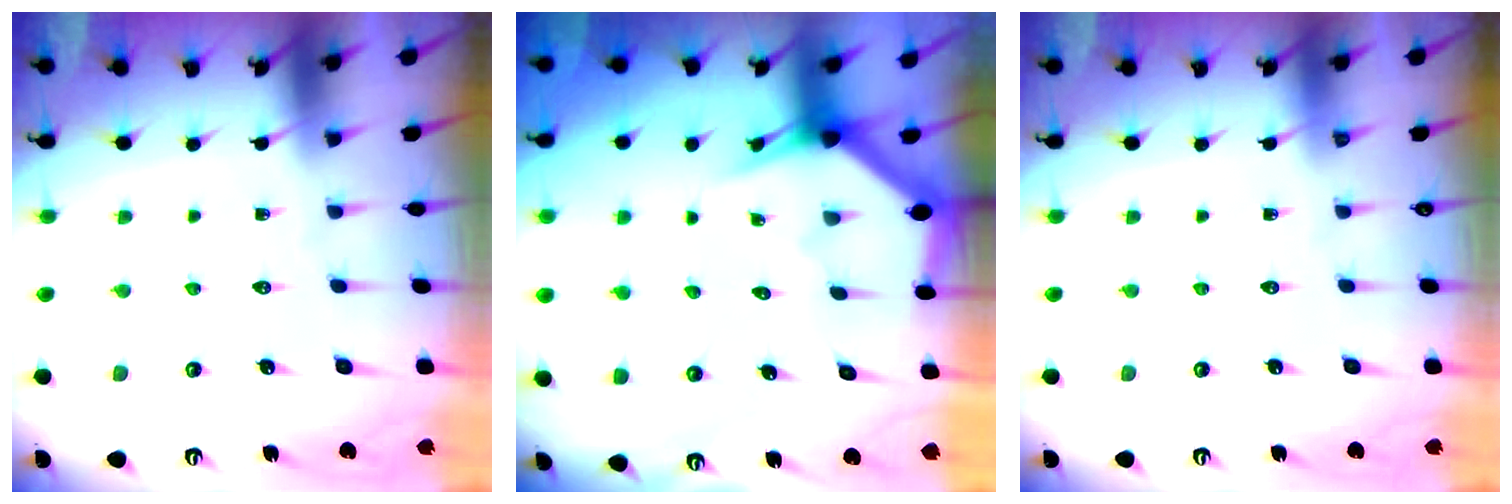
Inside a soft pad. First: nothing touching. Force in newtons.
{"total": 2.6, "press": 2.6, "slide": 0.1}
{"total": 0.0}